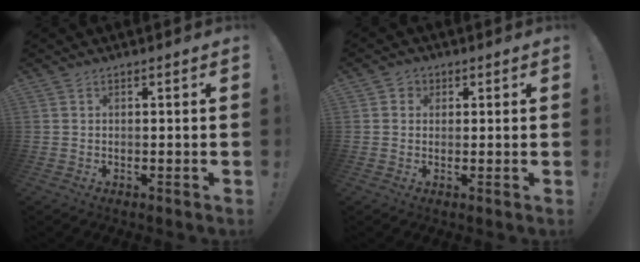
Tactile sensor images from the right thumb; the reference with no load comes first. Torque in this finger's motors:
{"motor_torque": [0.00, 0.00, 0.03, -0.02, 0.00]}